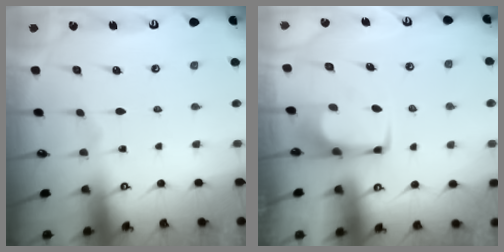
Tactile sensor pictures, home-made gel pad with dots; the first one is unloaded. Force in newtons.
{"total": 1.9, "press": 1.7, "slide": 0.7}